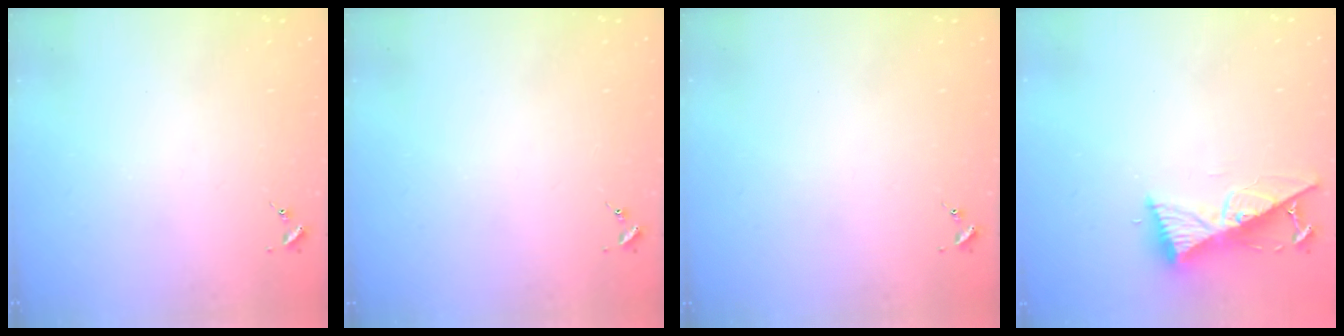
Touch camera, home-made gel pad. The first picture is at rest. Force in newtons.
{"total": 0.0}
{"total": 0.0}
{"total": 10.6, "press": 10.5, "slide": 1.2}